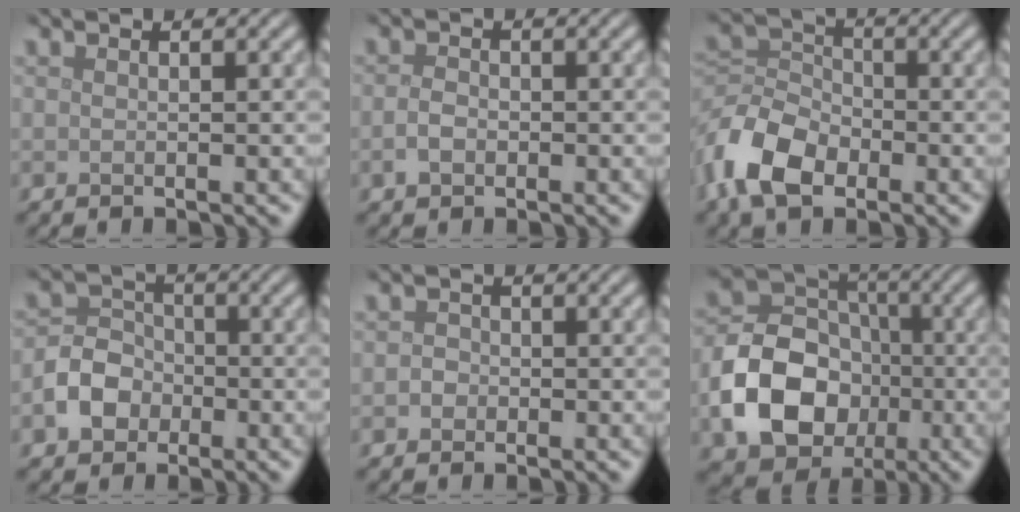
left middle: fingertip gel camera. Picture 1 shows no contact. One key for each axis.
{"total": 1.6, "fx": -0.5, "fy": 1.2, "fz": 1.0, "tx": -0.021, "ty": 0.000, "tz": -0.013}
{"total": 7.6, "fx": -4.0, "fy": 4.7, "fz": 4.4, "tx": -0.098, "ty": -0.001, "tz": -0.095}
{"total": 3.9, "fx": -1.5, "fy": 3.2, "fz": 1.8, "tx": -0.025, "ty": 0.003, "tz": -0.033}
{"total": 1.0, "fx": -0.3, "fy": 0.9, "fz": 0.2, "tx": 0.000, "ty": -0.001, "tz": -0.010}
{"total": 9.7, "fx": -2.7, "fy": 7.6, "fz": 5.5, "tx": -0.092, "ty": -0.004, "tz": -0.054}